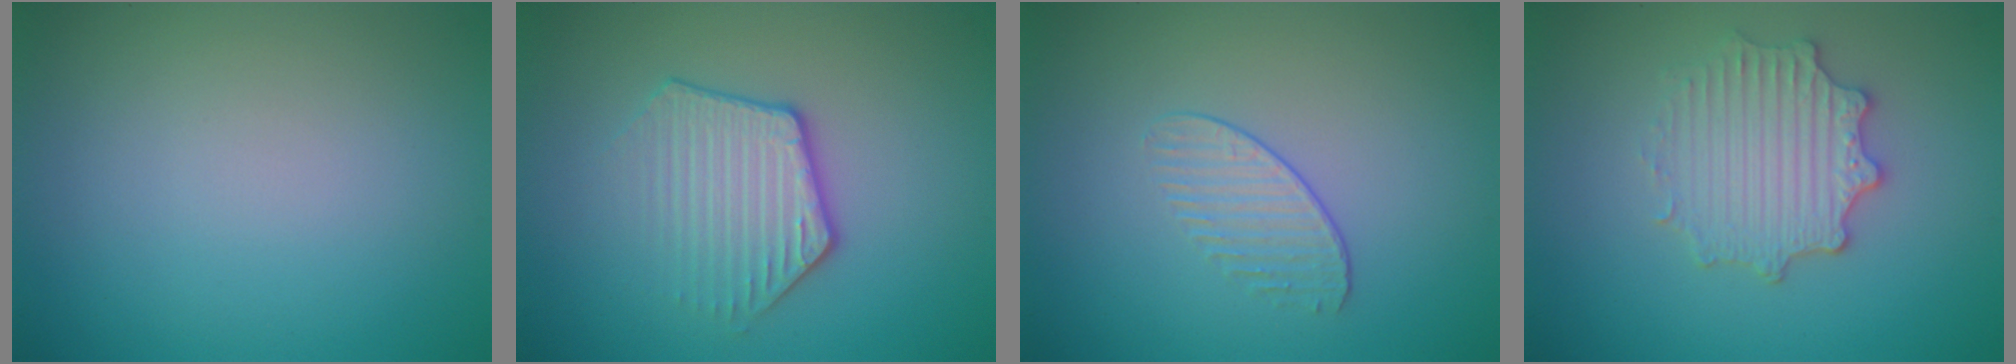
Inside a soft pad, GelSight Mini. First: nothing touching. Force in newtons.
{"total": 3.6, "press": 3.1, "slide": 1.8}
{"total": 1.3, "press": 0.7, "slide": 1.1}
{"total": 3.5, "press": 3.2, "slide": 1.5}